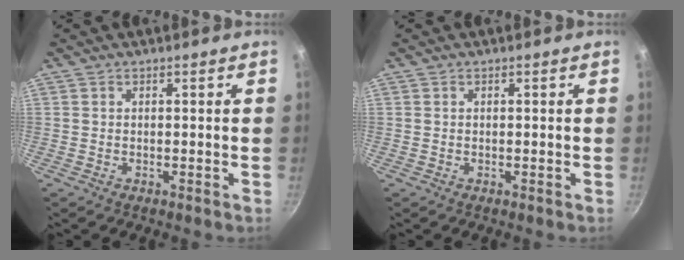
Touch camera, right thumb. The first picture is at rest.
{"total": 0.0}